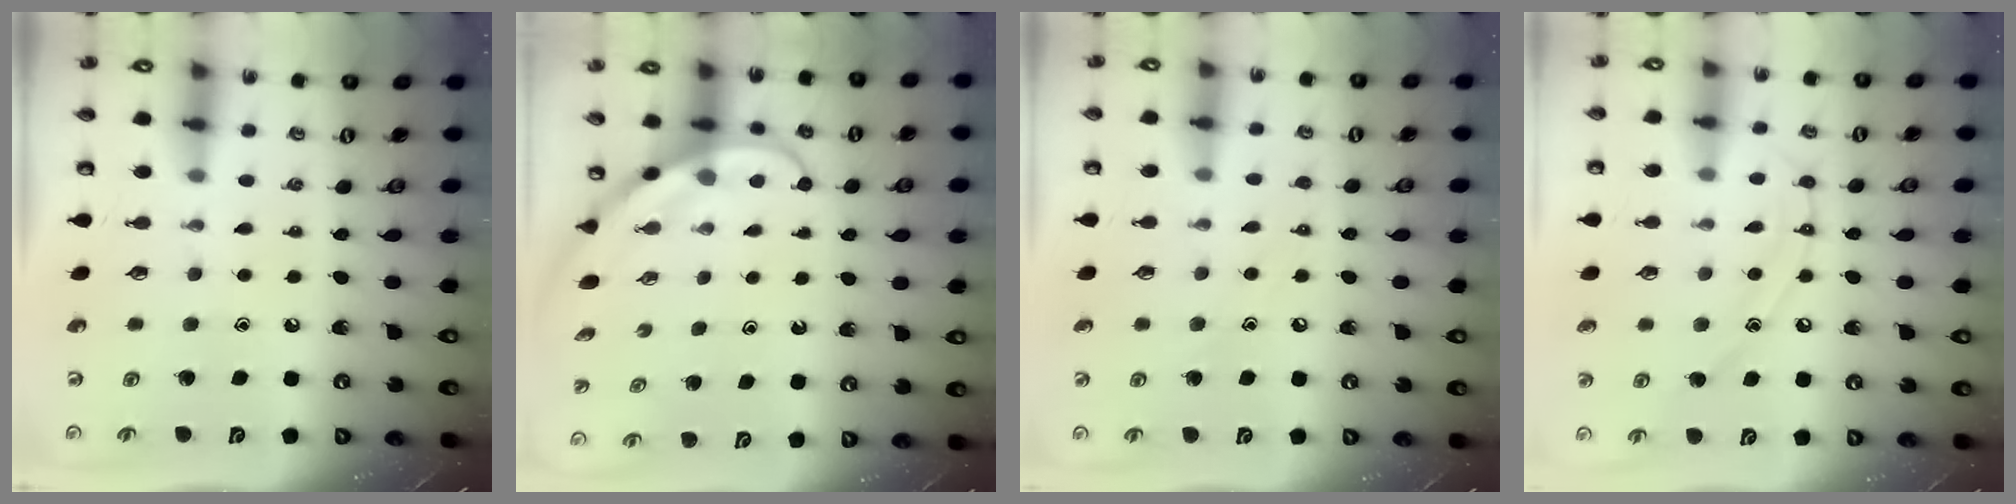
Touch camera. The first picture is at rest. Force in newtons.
{"total": 3.9, "press": 3.9, "slide": 0.3}
{"total": 5.1, "press": 5.1, "slide": 0.6}
{"total": 10.7, "press": 10.7, "slide": 1.0}